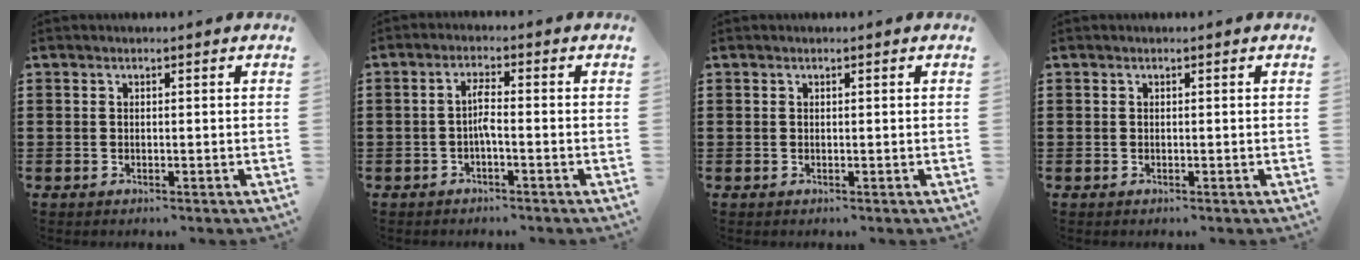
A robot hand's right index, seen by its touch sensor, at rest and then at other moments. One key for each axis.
{"total": 2.7, "fx": -1.0, "fy": 0.3, "fz": 2.5, "tx": -0.055, "ty": 0.000, "tz": -0.022}
{"total": 0.0}
{"total": 0.0}